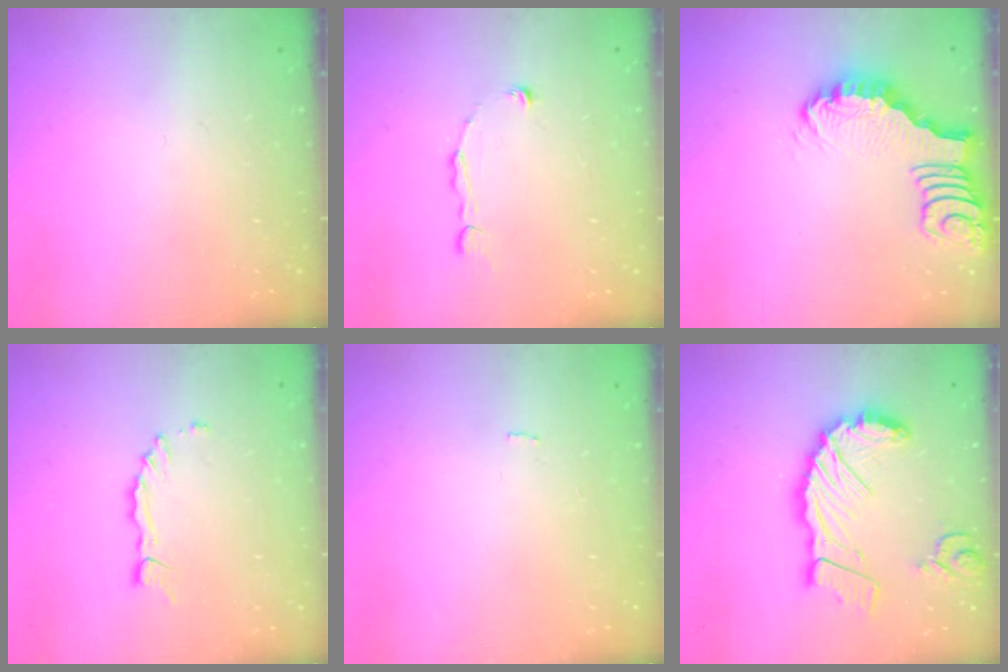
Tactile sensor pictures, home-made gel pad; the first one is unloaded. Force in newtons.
{"total": 2.8, "press": 2.8, "slide": 0.1}
{"total": 2.2, "press": 2.2, "slide": 0.2}
{"total": 1.5, "press": 1.5, "slide": 0.4}
{"total": 0.6, "press": 0.5, "slide": 0.2}
{"total": 18.1, "press": 17.9, "slide": 2.4}